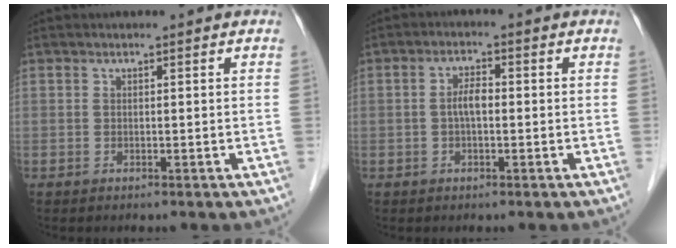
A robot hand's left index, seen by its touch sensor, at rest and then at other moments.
{"total": 2.8, "force": [-0.6, 0.9, 2.5], "torque": [-0.048, 0.006, -0.012]}